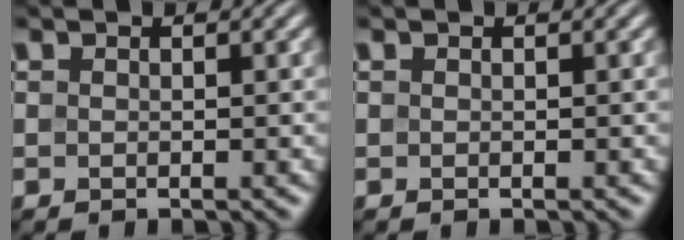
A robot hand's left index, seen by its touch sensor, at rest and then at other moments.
{"total": 0.0}